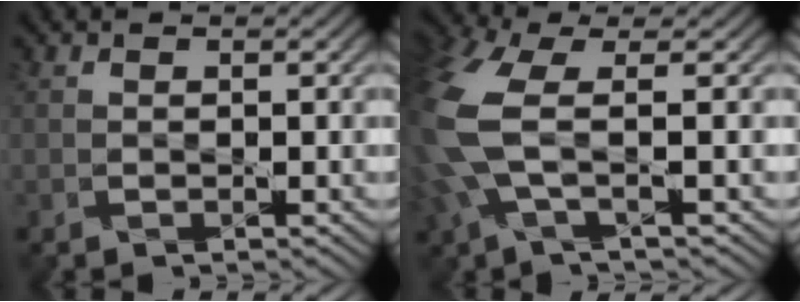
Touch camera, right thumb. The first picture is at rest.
{"total": 9.7, "force": [0.2, 4.0, 8.8], "torque": [-0.239, -0.010, -0.006]}